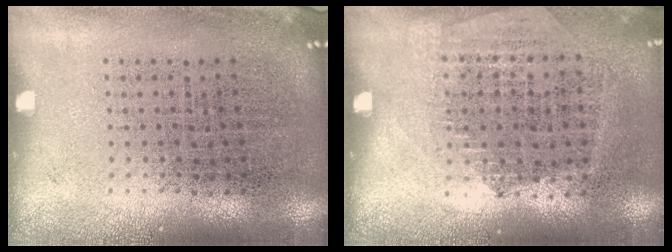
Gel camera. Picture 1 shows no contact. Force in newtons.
{"total": 1.4, "press": 1.2, "slide": 0.6}